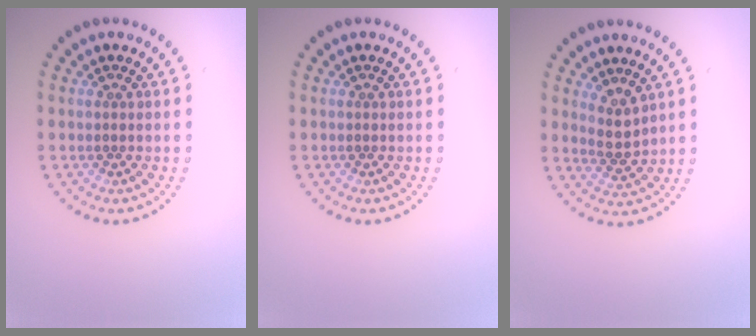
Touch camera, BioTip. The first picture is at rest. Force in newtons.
{"total": 0.0}
{"total": 2.2, "press": 1.8, "slide": 1.3}